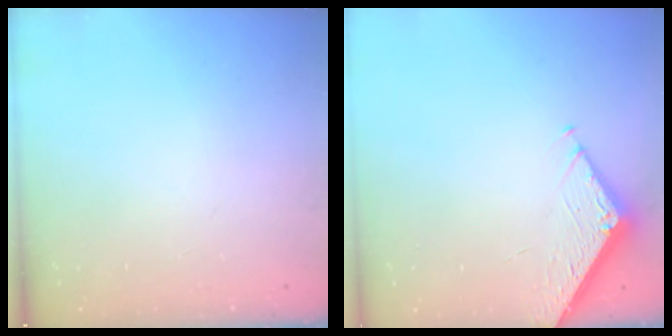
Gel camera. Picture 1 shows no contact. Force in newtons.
{"total": 4.6, "press": 4.6, "slide": 0.5}